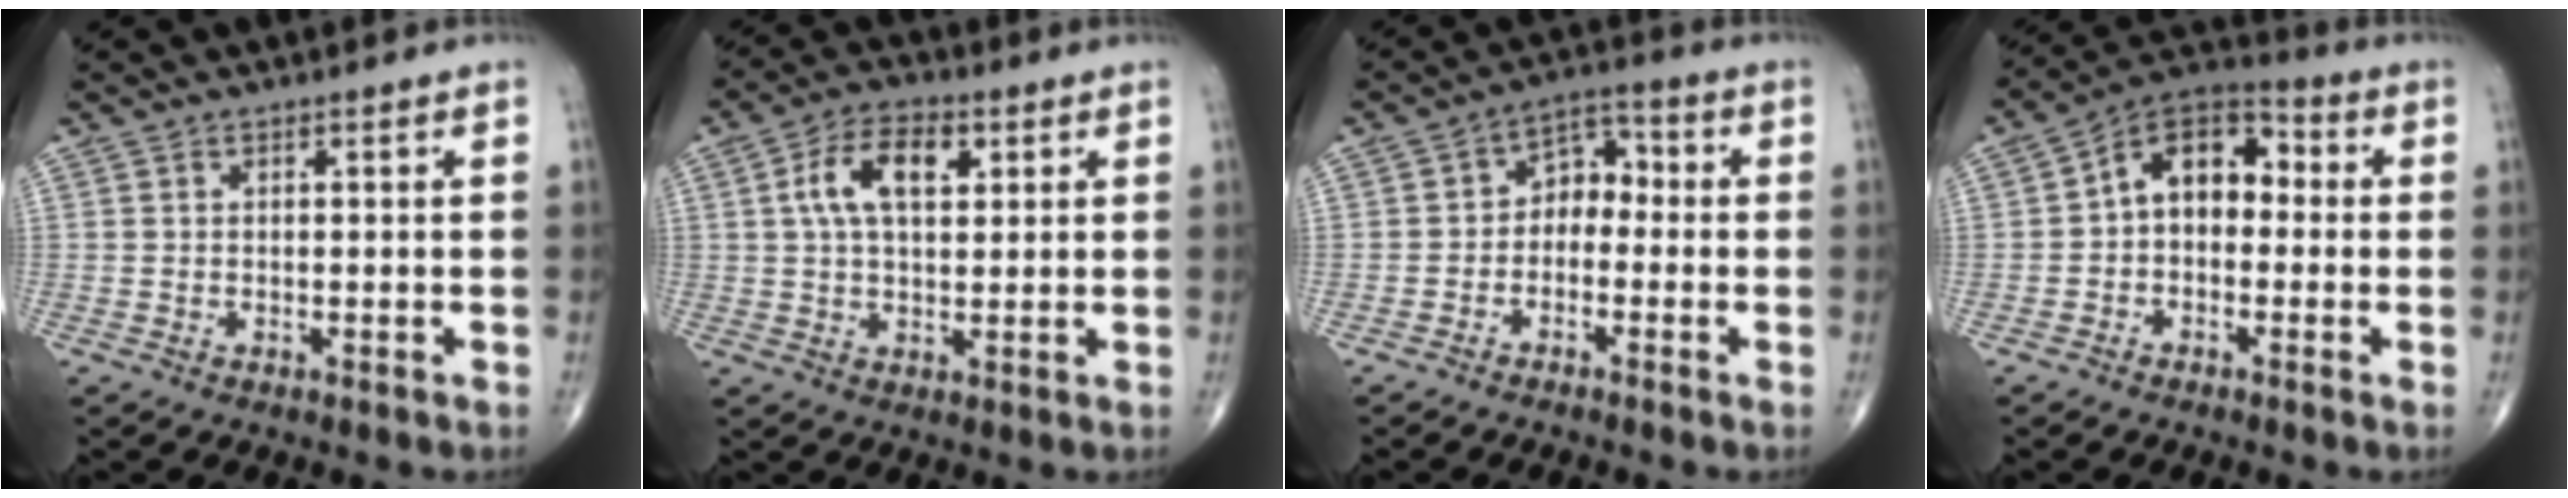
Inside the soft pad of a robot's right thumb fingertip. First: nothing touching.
{"total": 9.4, "force": [2.7, 5.1, 7.5], "torque": [-0.124, 0.010, 0.042]}
{"total": 5.8, "force": [-1.3, 4.3, 3.7], "torque": [-0.031, 0.036, -0.038]}
{"total": 10.7, "force": [0.1, 7.2, 7.9], "torque": [-0.094, 0.039, -0.019]}